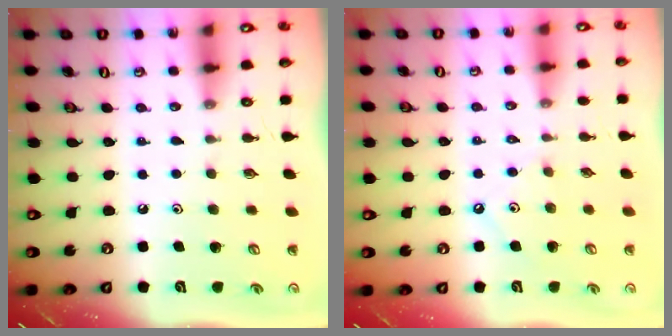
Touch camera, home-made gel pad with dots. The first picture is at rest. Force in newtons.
{"total": 1.7, "press": 1.7, "slide": 0.3}